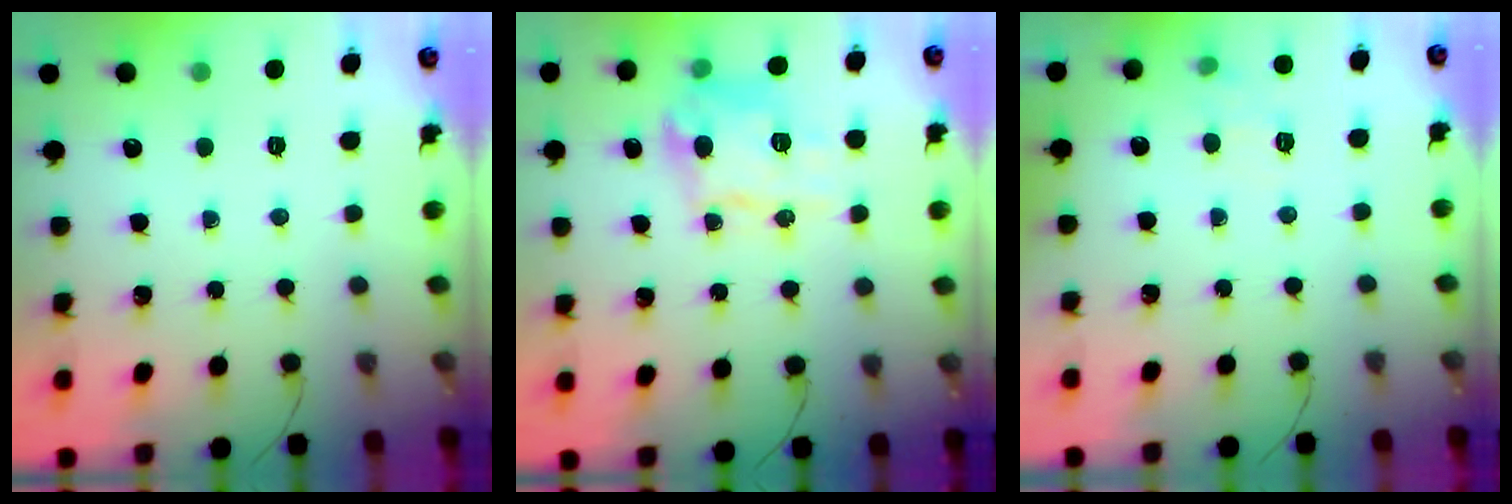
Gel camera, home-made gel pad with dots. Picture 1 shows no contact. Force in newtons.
{"total": 11.7, "press": 11.6, "slide": 1.6}
{"total": 5.0, "press": 4.5, "slide": 2.1}